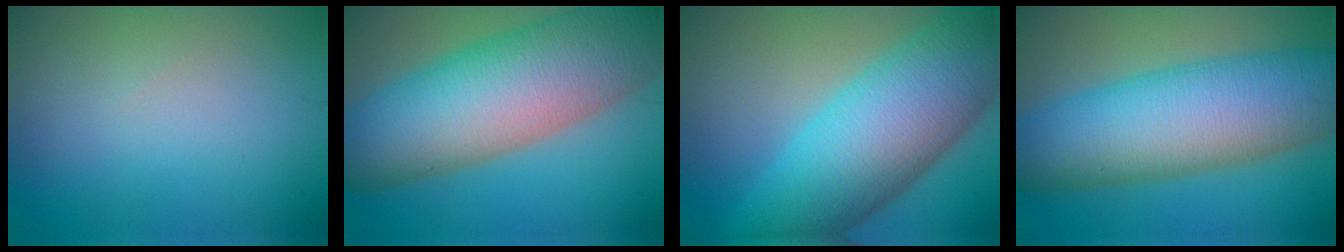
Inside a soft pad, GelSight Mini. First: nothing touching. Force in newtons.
{"total": 13.7, "press": 13.7, "slide": 0.6}
{"total": 12.9, "press": 12.9, "slide": 0.1}
{"total": 12.9, "press": 12.9, "slide": 0.5}